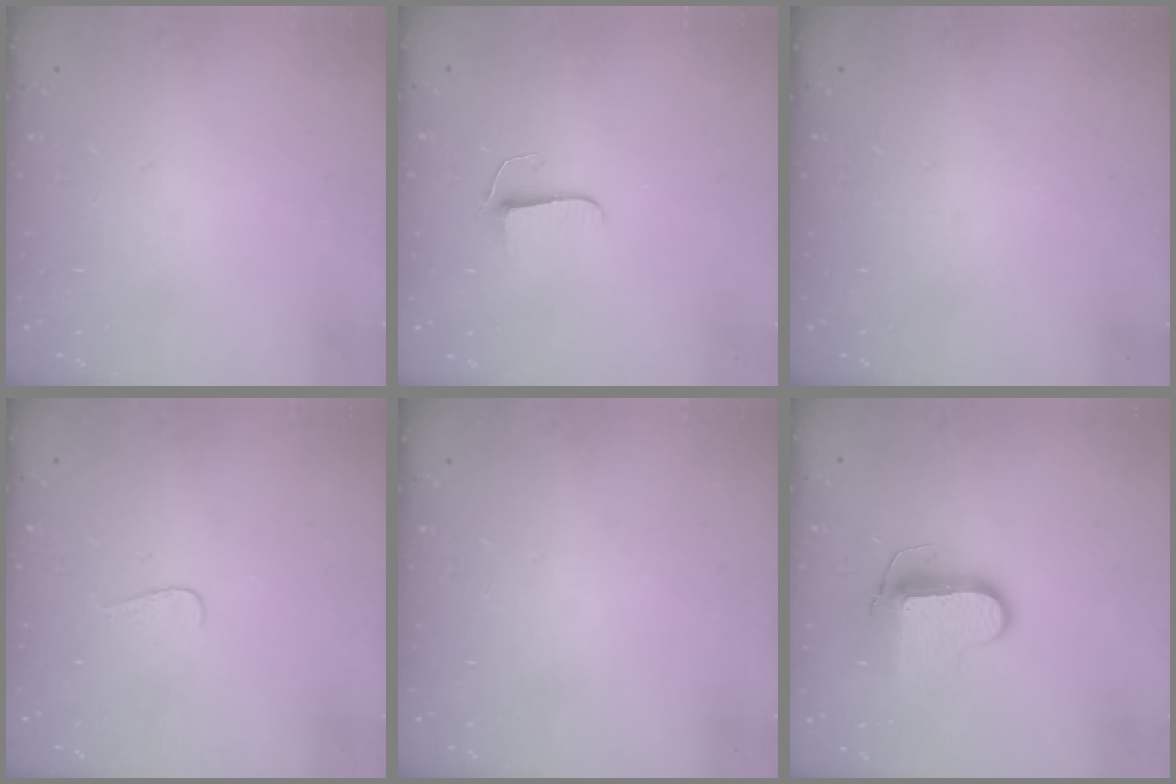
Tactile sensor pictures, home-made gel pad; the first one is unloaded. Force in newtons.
{"total": 5.5, "press": 5.5, "slide": 0.5}
{"total": 0.0}
{"total": 3.5, "press": 3.5, "slide": 0.3}
{"total": 0.0}
{"total": 9.9, "press": 9.8, "slide": 0.5}